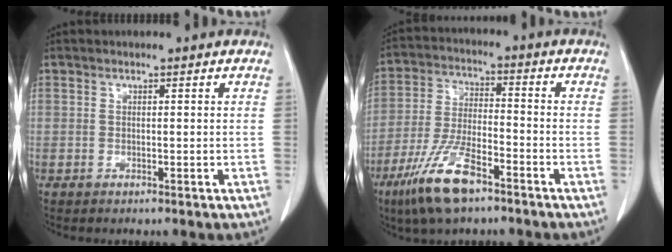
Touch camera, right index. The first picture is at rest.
{"total": 11.4, "force": [-7.3, 3.0, 8.2], "torque": [-0.172, -0.016, -0.138]}